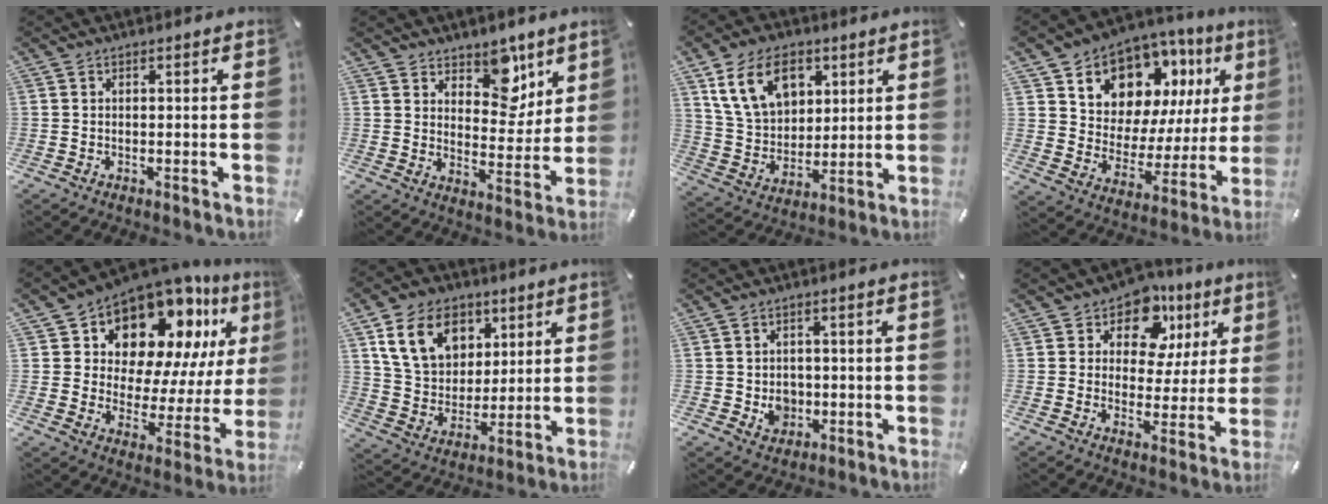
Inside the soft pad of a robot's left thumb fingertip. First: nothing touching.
{"total": 10.9, "force": [7.3, 6.7, 4.4], "torque": [-0.040, -0.058, 0.129]}
{"total": 14.0, "force": [6.6, 9.9, 7.5], "torque": [-0.155, -0.009, 0.124]}
{"total": 12.3, "force": [8.8, 8.0, 3.1], "torque": [-0.065, -0.084, 0.161]}
{"total": 15.3, "force": [11.4, 8.3, 6.0], "torque": [-0.097, -0.102, 0.198]}
{"total": 15.0, "force": [6.6, 11.3, 7.2], "torque": [-0.149, -0.011, 0.126]}
{"total": 5.1, "force": [-0.7, 4.7, 2.0], "torque": [-0.012, 0.001, -0.012]}
{"total": 11.4, "force": [6.2, 7.7, 5.6], "torque": [-0.090, -0.035, 0.110]}